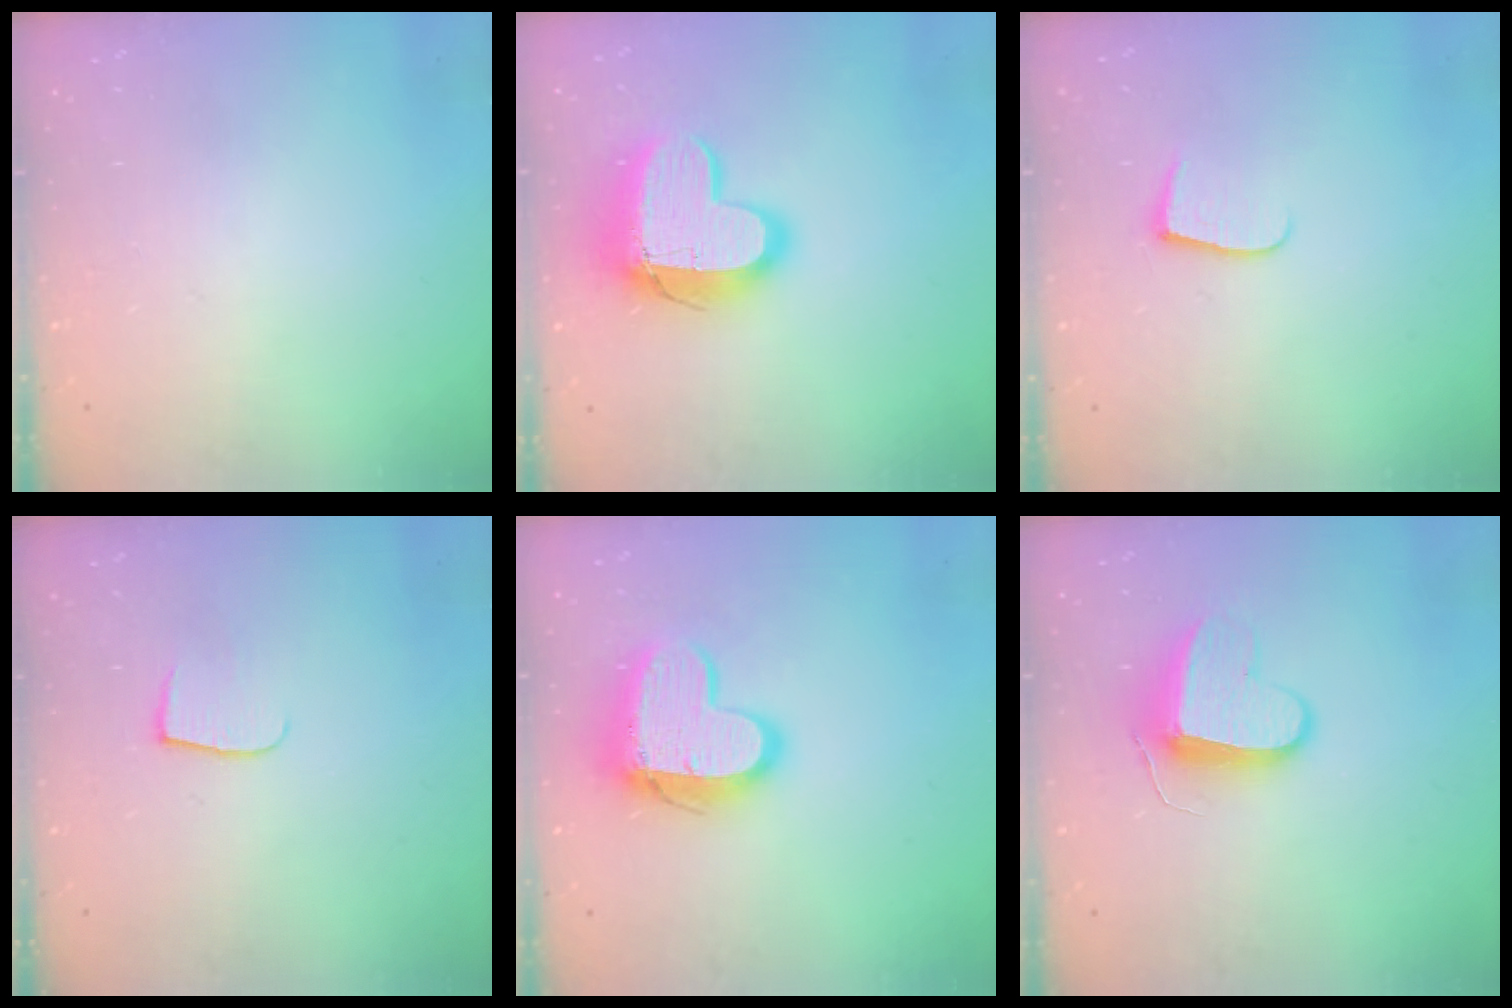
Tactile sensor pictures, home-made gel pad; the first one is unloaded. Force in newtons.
{"total": 15.2, "press": 15.2, "slide": 1.4}
{"total": 6.2, "press": 6.2, "slide": 0.6}
{"total": 4.9, "press": 4.9, "slide": 0.5}
{"total": 13.5, "press": 13.5, "slide": 1.2}
{"total": 10.3, "press": 10.2, "slide": 1.2}